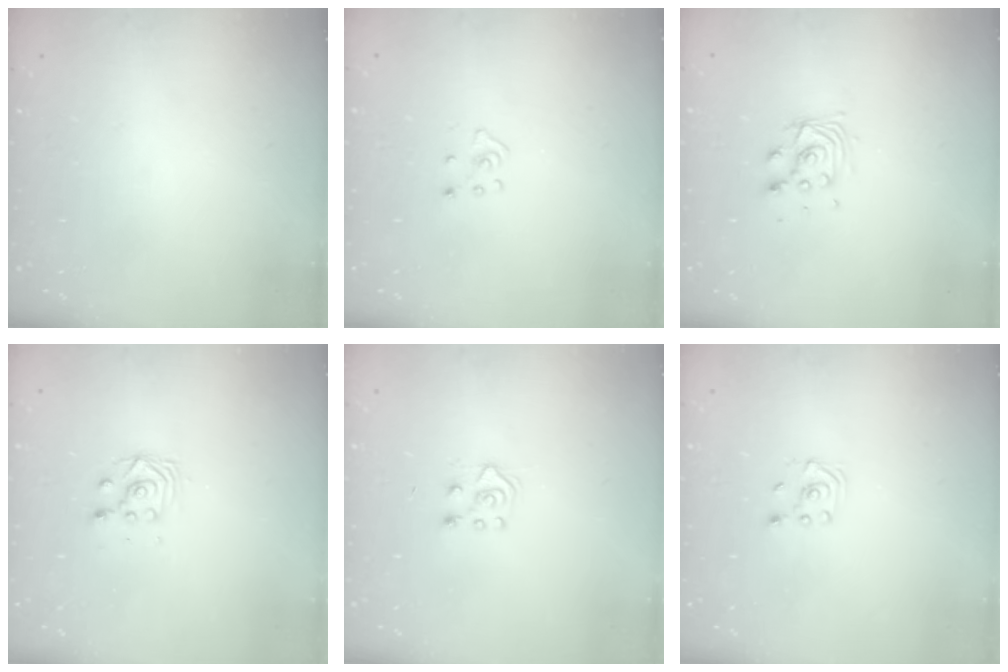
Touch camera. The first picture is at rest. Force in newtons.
{"total": 4.1, "press": 4.0, "slide": 0.5}
{"total": 7.6, "press": 7.6, "slide": 0.5}
{"total": 2.8, "press": 2.5, "slide": 1.3}
{"total": 6.1, "press": 6.1, "slide": 0.5}
{"total": 1.9, "press": 1.8, "slide": 0.6}